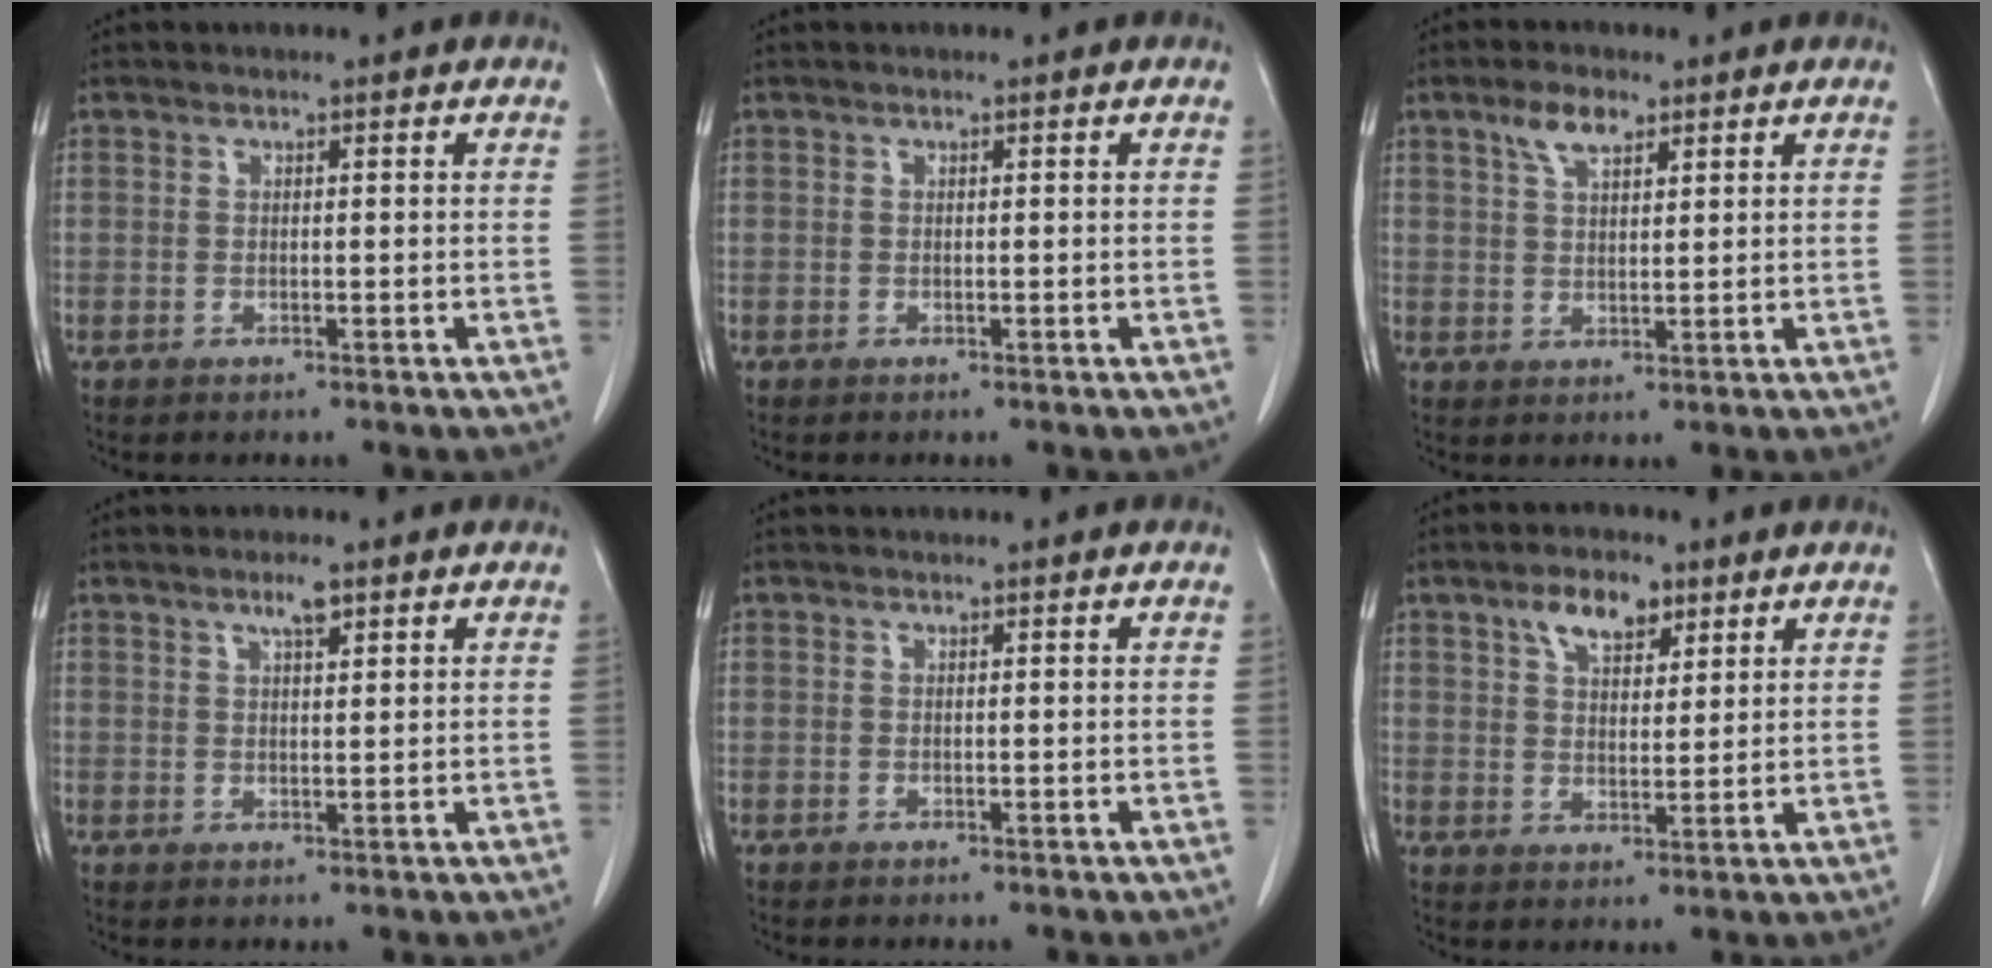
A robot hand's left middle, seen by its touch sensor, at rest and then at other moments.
{"total": 0.0}
{"total": 4.3, "force": [2.7, 1.8, 2.8], "torque": [-0.058, 0.009, 0.054]}
{"total": 2.7, "force": [1.7, 0.5, 2.0], "torque": [-0.038, 0.003, 0.030]}
{"total": 0.0}
{"total": 6.1, "force": [3.6, 3.1, 3.8], "torque": [-0.066, 0.012, 0.063]}